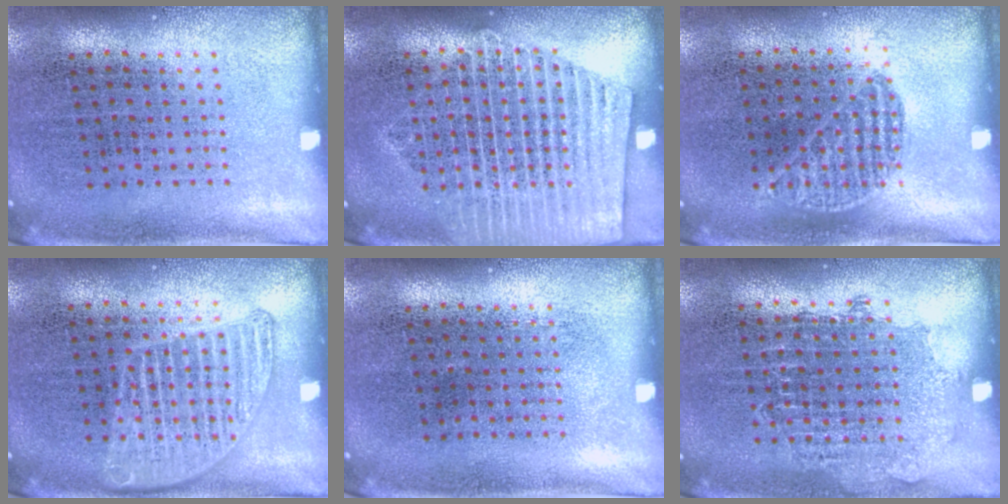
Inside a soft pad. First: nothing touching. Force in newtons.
{"total": 1.9, "press": 1.9, "slide": 0.3}
{"total": 1.0, "press": 0.7, "slide": 0.7}
{"total": 1.2, "press": 1.2, "slide": 0.1}
{"total": 0.0}
{"total": 0.8, "press": 0.8, "slide": 0.3}